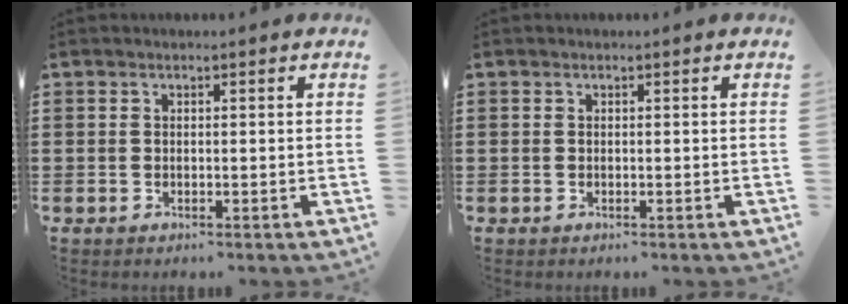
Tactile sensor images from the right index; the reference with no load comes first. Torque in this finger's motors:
{"motor_torque": [-0.71, 1.37, 0.00, -0.01]}